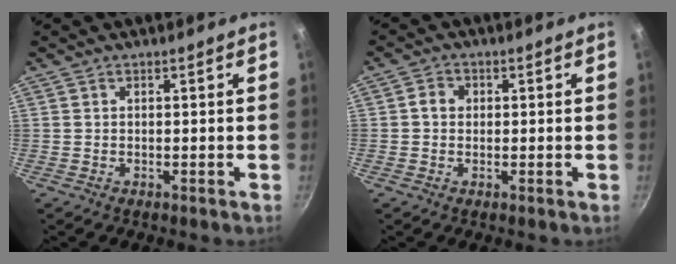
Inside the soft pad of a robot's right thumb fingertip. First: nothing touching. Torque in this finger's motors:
{"motor_torque": [1.57, 1.81, 0.83, -0.33, 0.14]}